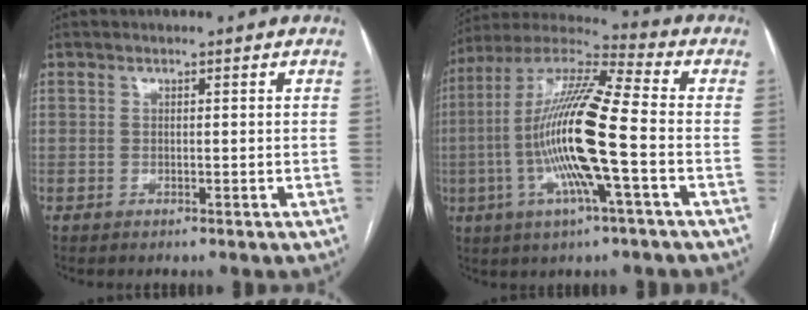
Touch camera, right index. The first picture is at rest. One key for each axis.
{"total": 17.4, "fx": -3.3, "fy": 1.0, "fz": 17.1, "tx": -0.339, "ty": -0.002, "tz": -0.070}